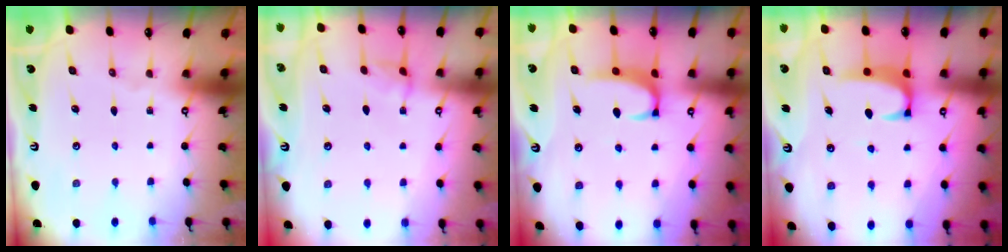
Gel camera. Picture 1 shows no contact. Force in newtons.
{"total": 2.7, "press": 2.7, "slide": 0.2}
{"total": 2.2, "press": 2.1, "slide": 0.7}
{"total": 2.1, "press": 2.0, "slide": 0.3}